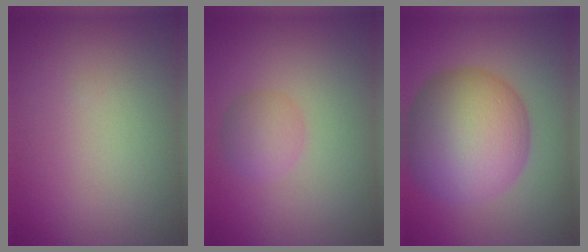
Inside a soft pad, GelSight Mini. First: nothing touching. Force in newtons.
{"total": 2.2, "press": 2.2, "slide": 0.0}
{"total": 11.6, "press": 11.6, "slide": 0.3}